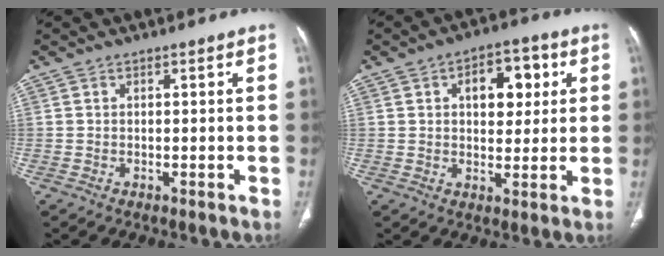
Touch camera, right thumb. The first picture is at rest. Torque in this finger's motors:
{"motor_torque": [-0.89, 0.69, 0.40, -0.20, 0.01]}